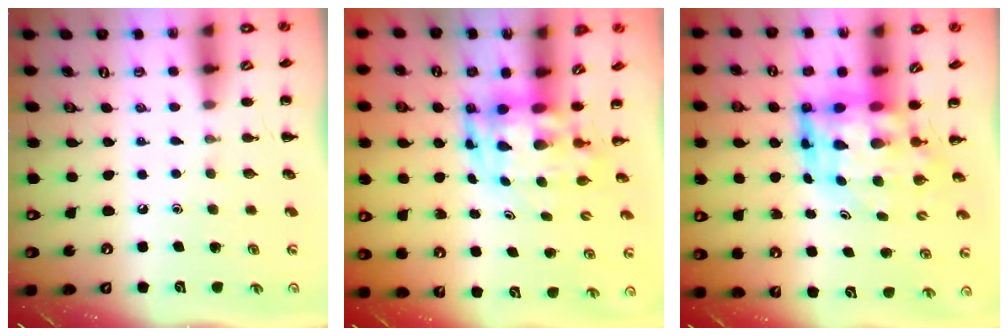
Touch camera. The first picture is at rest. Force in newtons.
{"total": 4.5, "press": 4.3, "slide": 1.3}
{"total": 7.9, "press": 7.5, "slide": 2.5}